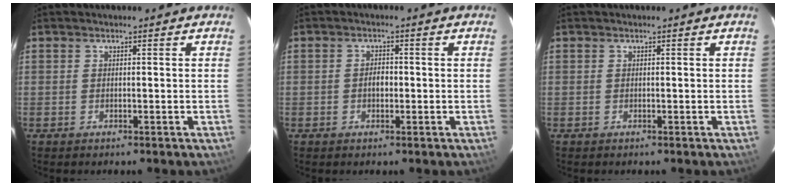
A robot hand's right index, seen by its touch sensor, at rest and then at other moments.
{"total": 2.0, "force": [-0.3, 1.3, 1.5], "torque": [-0.028, 0.006, -0.007]}
{"total": 0.0}